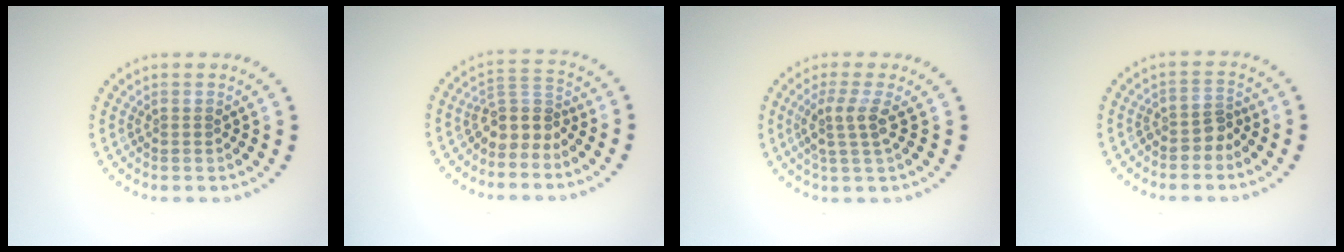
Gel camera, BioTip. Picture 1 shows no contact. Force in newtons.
{"total": 3.0, "press": 2.2, "slide": 2.0}
{"total": 2.5, "press": 1.9, "slide": 1.7}
{"total": 2.0, "press": 1.5, "slide": 1.4}